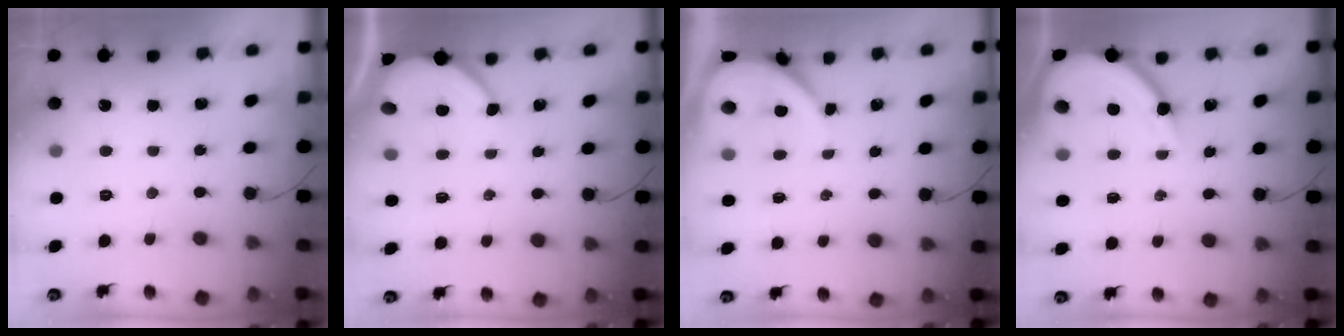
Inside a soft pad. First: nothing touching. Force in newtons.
{"total": 5.0, "press": 5.0, "slide": 0.4}
{"total": 3.9, "press": 3.8, "slide": 0.5}
{"total": 9.7, "press": 9.6, "slide": 1.2}